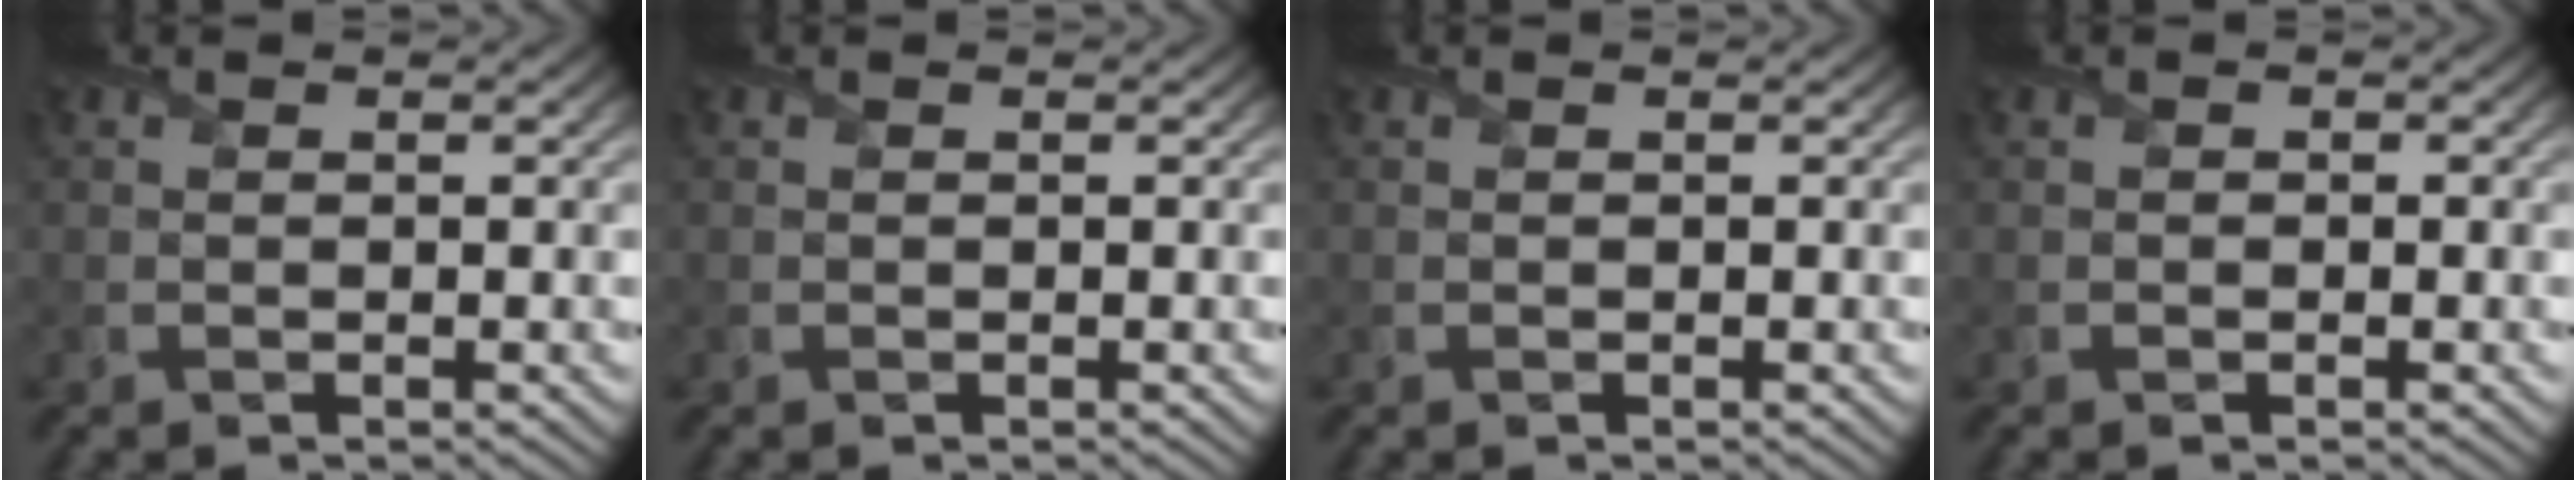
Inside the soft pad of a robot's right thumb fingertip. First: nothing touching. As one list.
[{"total": 0.0}, {"total": 0.0}, {"total": 0.5, "force": [-0.2, 0.5, 0.1], "torque": [-0.001, -0.005, -0.005]}]